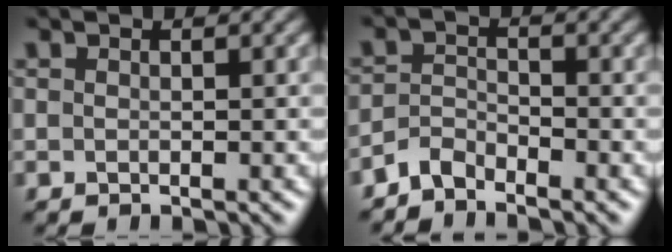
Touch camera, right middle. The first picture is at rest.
{"total": 2.2, "force": [-2.0, 0.7, 0.5], "torque": [-0.011, 0.006, -0.047]}